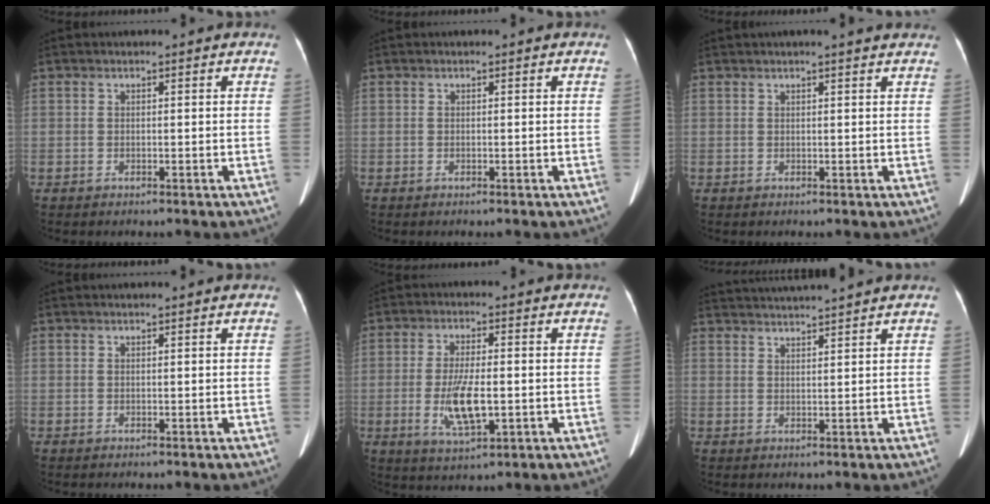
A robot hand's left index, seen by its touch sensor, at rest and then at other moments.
{"total": 0.0}
{"total": 4.1, "force": [3.6, -0.1, 2.0], "torque": [-0.026, 0.018, 0.037]}
{"total": 0.6, "force": [0.6, -0.1, 0.2], "torque": [-0.006, 0.014, 0.014]}
{"total": 7.6, "force": [-1.4, 2.2, 7.1], "torque": [-0.143, -0.007, -0.020]}
{"total": 7.3, "force": [6.9, -1.3, 2.0], "torque": [-0.039, 0.021, 0.106]}